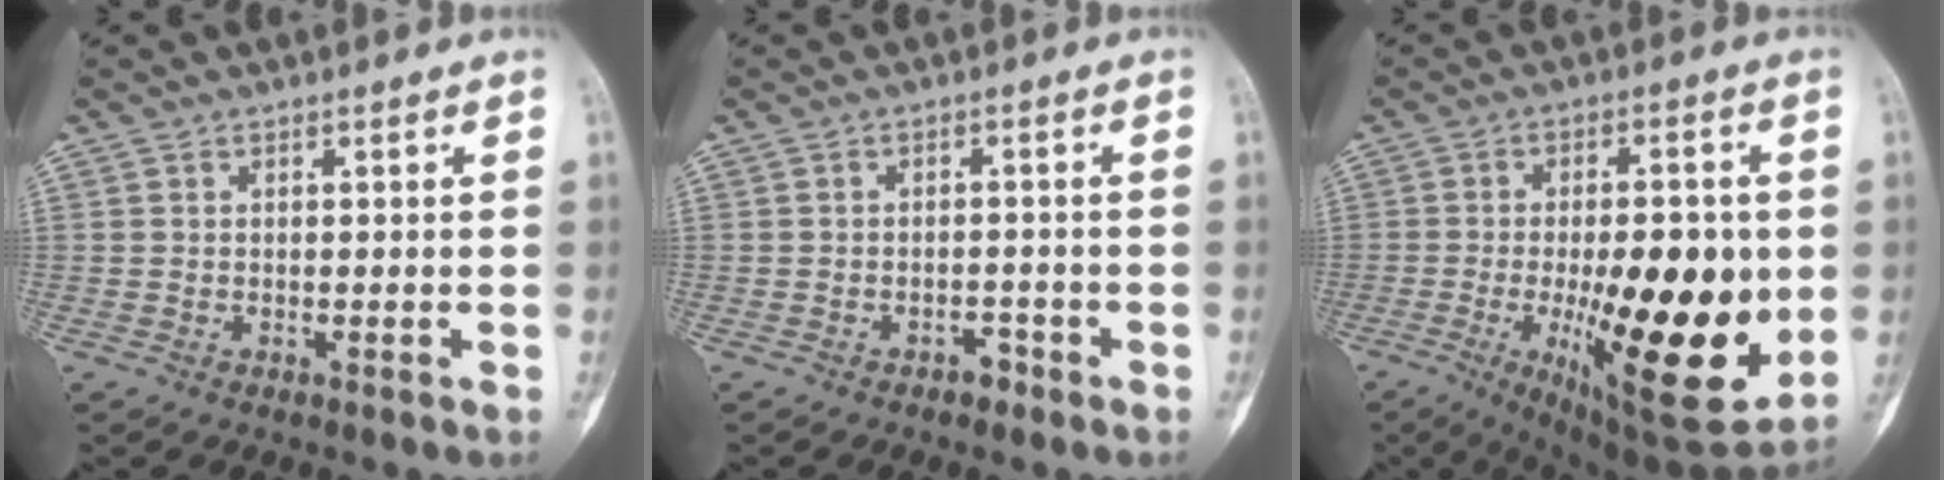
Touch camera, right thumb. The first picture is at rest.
{"total": 2.1, "force": [-1.5, 1.2, 0.8], "torque": [-0.004, 0.012, -0.022]}
{"total": 24.4, "force": [-3.6, 8.7, 22.6], "torque": [-0.310, -0.023, -0.032]}